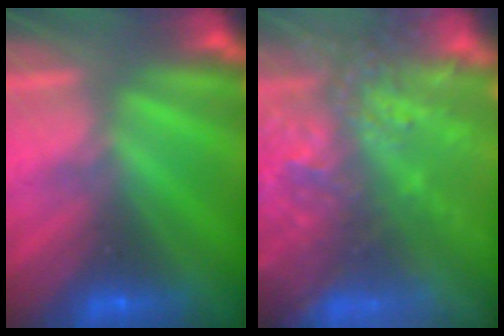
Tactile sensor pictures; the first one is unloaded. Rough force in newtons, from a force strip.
{"total": 8.3}